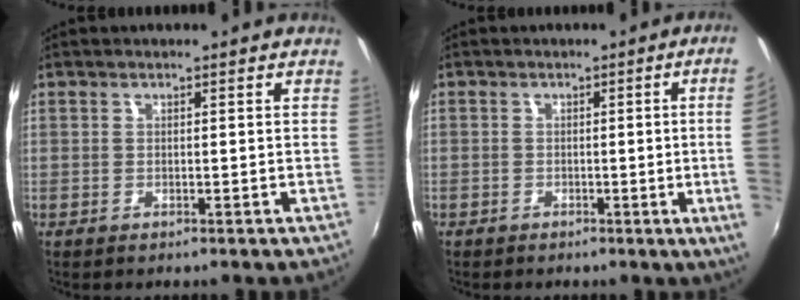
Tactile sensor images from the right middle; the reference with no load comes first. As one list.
[{"total": 7.5, "force": [-0.4, -1.1, 7.4], "torque": [-0.082, -0.010, -0.003]}]